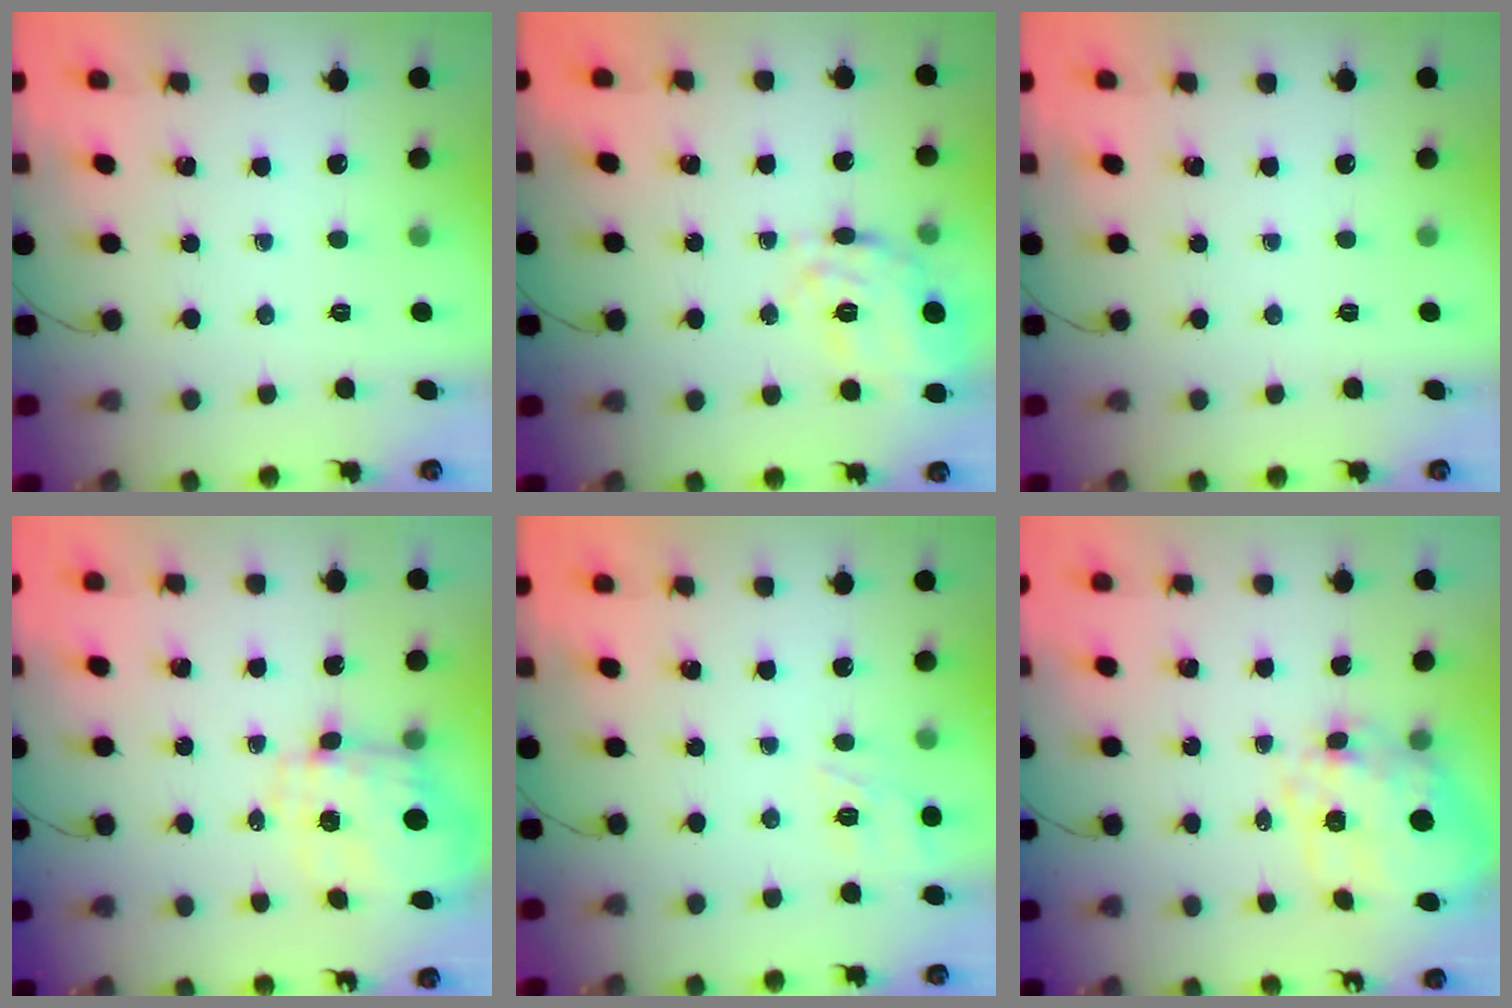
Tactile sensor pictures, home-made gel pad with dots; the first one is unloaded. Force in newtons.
{"total": 13.5, "press": 13.5, "slide": 1.3}
{"total": 0.0}
{"total": 3.5, "press": 3.2, "slide": 1.4}
{"total": 8.6, "press": 8.5, "slide": 1.6}
{"total": 13.7, "press": 13.5, "slide": 2.6}